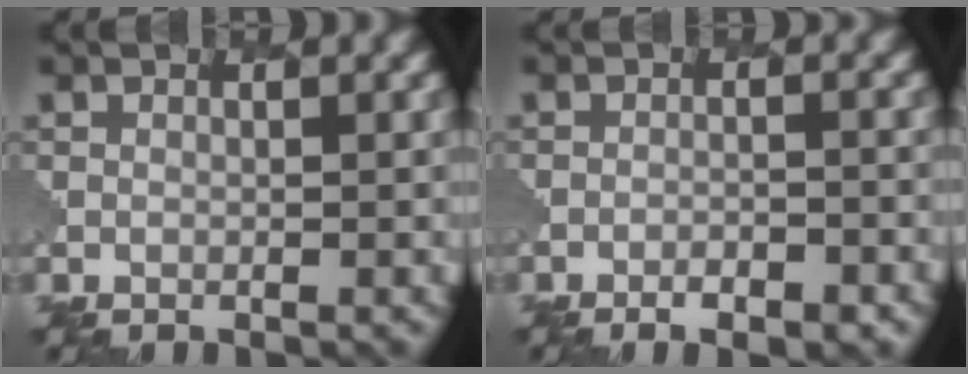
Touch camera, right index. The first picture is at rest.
{"total": 3.1, "force": [-2.4, 0.9, 1.8], "torque": [-0.034, 0.005, -0.033]}